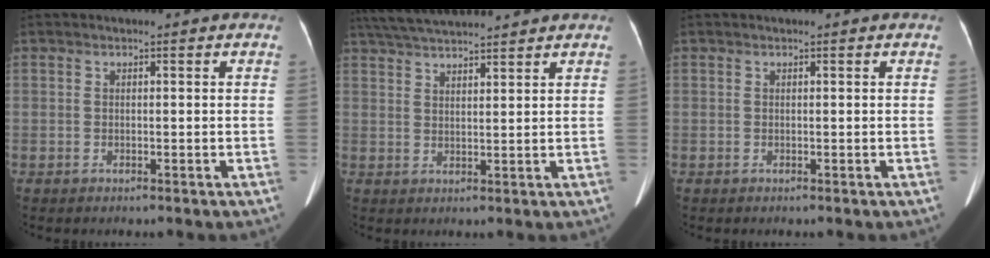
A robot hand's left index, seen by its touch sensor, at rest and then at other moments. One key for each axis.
{"total": 10.5, "fx": 9.5, "fy": 0.4, "fz": 4.4, "tx": -0.082, "ty": 0.024, "tz": 0.151}
{"total": 0.0}